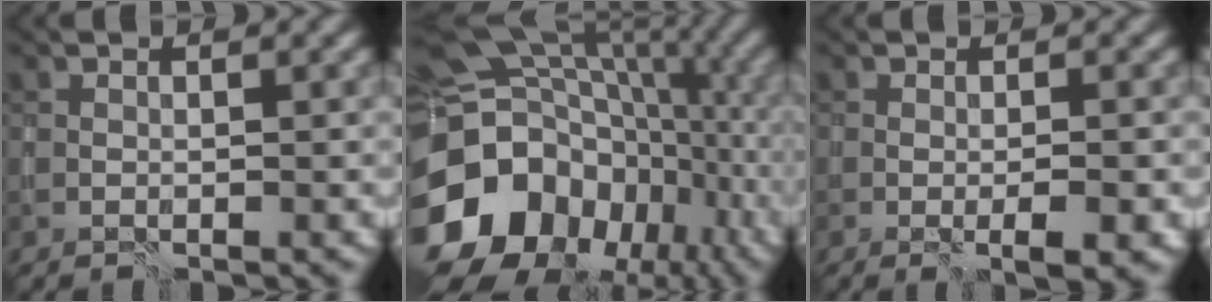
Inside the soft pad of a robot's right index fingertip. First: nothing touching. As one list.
[{"total": 19.4, "force": [-6.5, 15.4, 9.8], "torque": [-0.207, 0.003, -0.093]}, {"total": 1.9, "force": [-0.7, 0.1, 1.8], "torque": [-0.028, -0.007, -0.009]}]